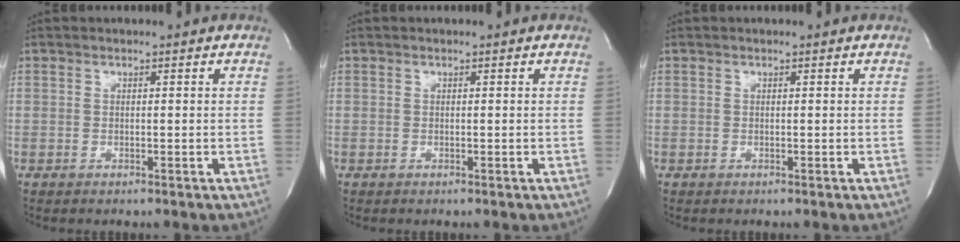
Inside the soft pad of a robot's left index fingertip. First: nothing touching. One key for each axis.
{"total": 0.0}
{"total": 0.0}